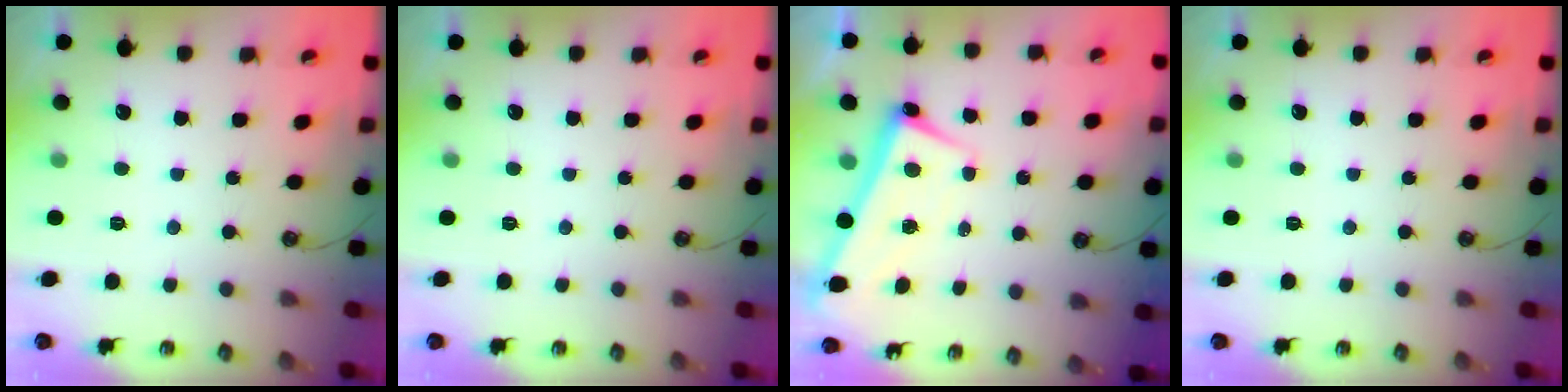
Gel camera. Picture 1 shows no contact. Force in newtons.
{"total": 0.0}
{"total": 2.5, "press": 2.4, "slide": 0.7}
{"total": 0.0}